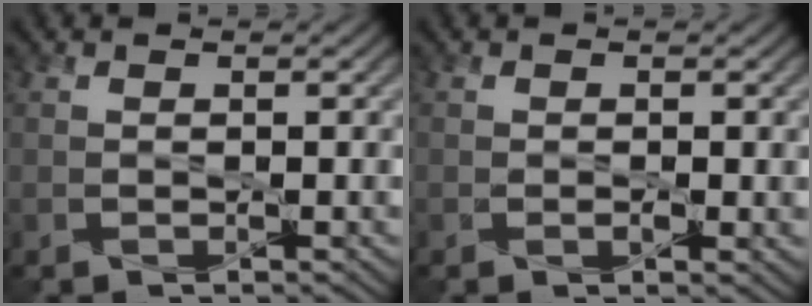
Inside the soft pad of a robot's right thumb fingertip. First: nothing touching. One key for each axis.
{"total": 1.6, "fx": -0.1, "fy": 0.7, "fz": 1.4, "tx": -0.026, "ty": -0.003, "tz": -0.003}